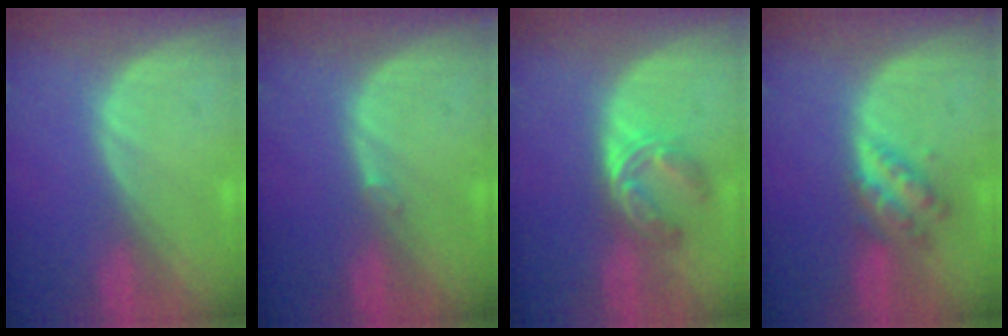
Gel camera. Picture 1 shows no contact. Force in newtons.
{"total": 0.6, "press": 0.5, "slide": 0.3}
{"total": 6.0, "press": 5.0, "slide": 3.3}
{"total": 4.6, "press": 4.6, "slide": 0.3}